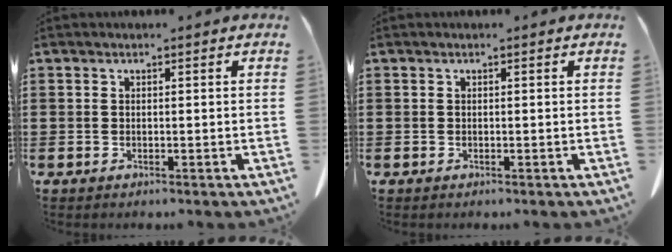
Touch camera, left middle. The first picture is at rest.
{"total": 0.0}